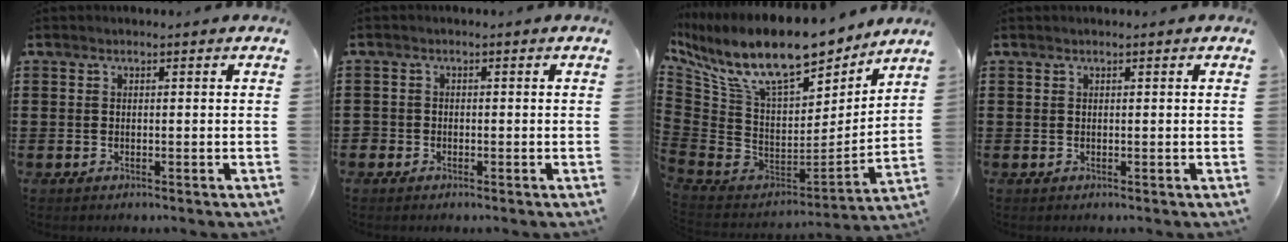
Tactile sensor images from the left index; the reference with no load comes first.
{"total": 1.0, "force": [-0.7, 0.7, 0.0], "torque": [-0.003, 0.003, -0.017]}
{"total": 14.5, "force": [9.8, 4.6, 9.7], "torque": [-0.215, -0.070, 0.164]}
{"total": 0.0}